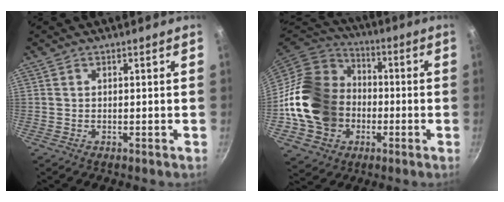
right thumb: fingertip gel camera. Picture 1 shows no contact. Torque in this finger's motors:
{"motor_torque": [2.08, 1.65, 1.06, -1.58, 0.13]}